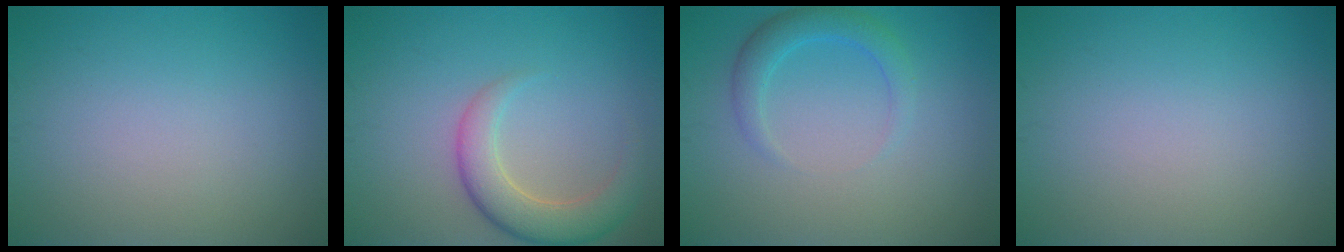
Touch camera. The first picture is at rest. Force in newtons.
{"total": 4.5, "press": 4.5, "slide": 0.5}
{"total": 2.5, "press": 2.5, "slide": 0.2}
{"total": 0.0}